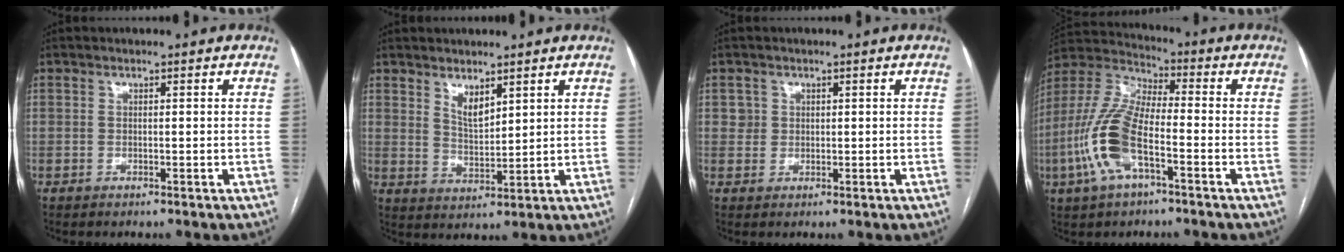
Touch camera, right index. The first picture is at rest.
{"total": 3.9, "force": [2.8, 1.3, 2.5], "torque": [-0.049, -0.012, 0.058]}
{"total": 1.3, "force": [0.4, 1.2, 0.0], "torque": [0.011, 0.003, 0.003]}
{"total": 13.6, "force": [-4.5, 4.7, 11.9], "torque": [-0.276, 0.003, -0.090]}